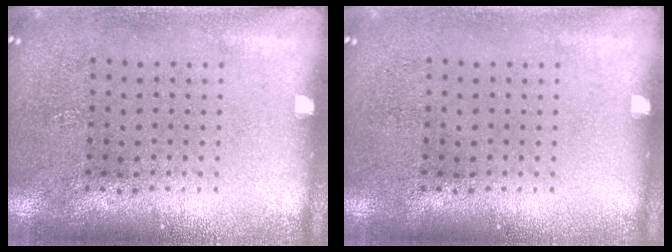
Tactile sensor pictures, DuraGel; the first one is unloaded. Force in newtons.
{"total": 0.0}